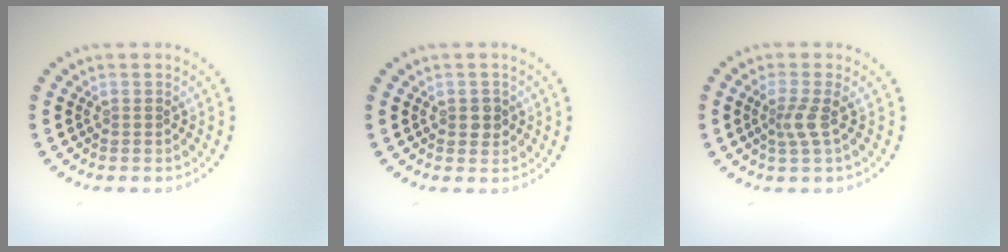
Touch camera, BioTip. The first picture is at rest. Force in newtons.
{"total": 1.4, "press": 1.4, "slide": 0.2}
{"total": 2.0, "press": 1.4, "slide": 1.4}